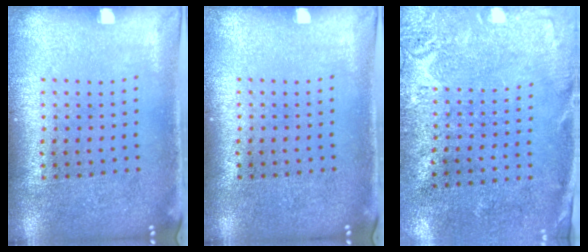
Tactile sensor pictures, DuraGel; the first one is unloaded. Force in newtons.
{"total": 0.0}
{"total": 2.6, "press": 2.2, "slide": 1.4}